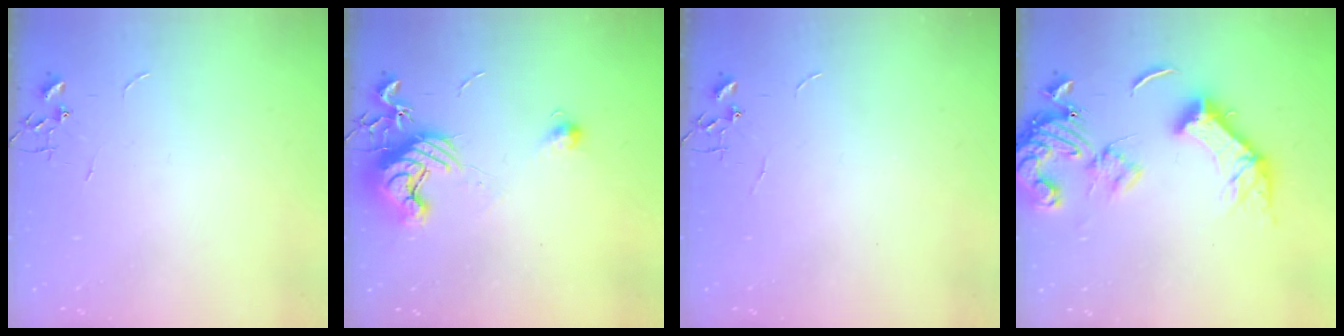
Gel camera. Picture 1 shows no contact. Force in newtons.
{"total": 11.3, "press": 11.3, "slide": 0.7}
{"total": 0.0}
{"total": 17.4, "press": 17.3, "slide": 2.4}